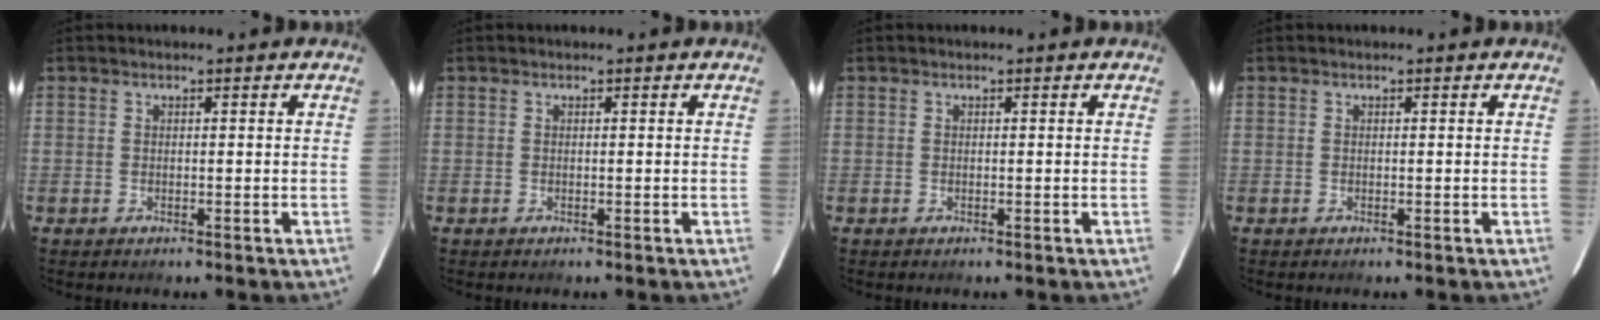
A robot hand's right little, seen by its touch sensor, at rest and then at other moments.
{"total": 0.0}
{"total": 0.0}
{"total": 0.0}